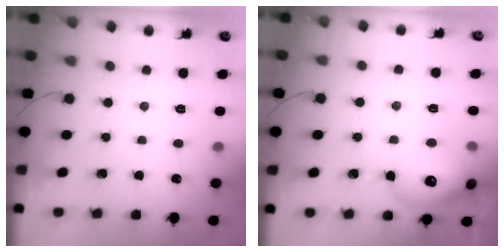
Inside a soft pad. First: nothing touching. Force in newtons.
{"total": 14.2, "press": 14.1, "slide": 1.5}